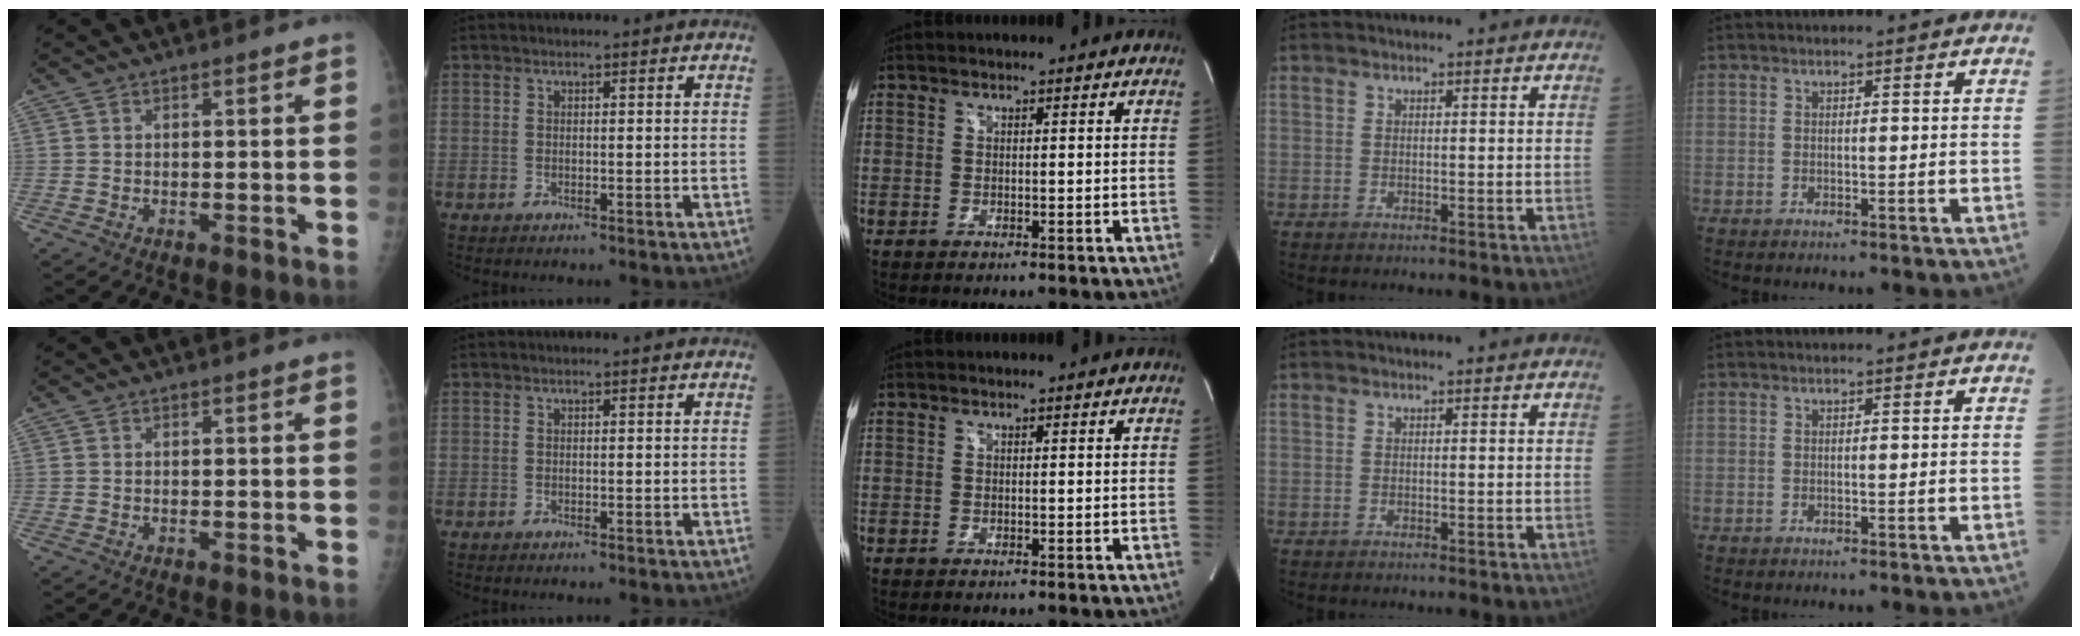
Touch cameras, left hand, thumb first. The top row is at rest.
{}